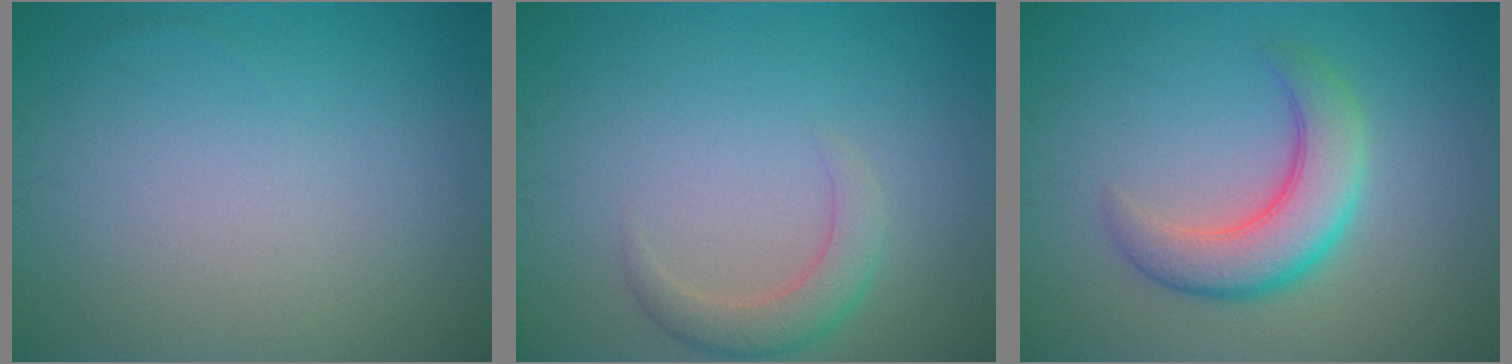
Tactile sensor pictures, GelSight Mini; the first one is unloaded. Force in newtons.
{"total": 2.6, "press": 2.6, "slide": 0.1}
{"total": 5.2, "press": 5.2, "slide": 0.3}